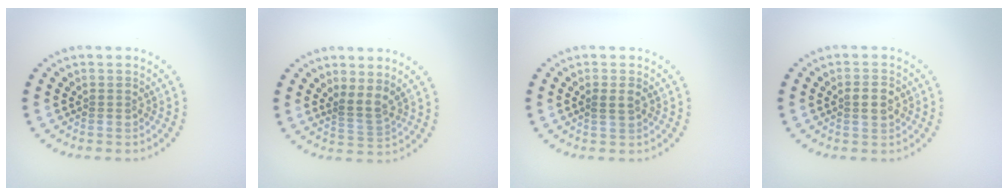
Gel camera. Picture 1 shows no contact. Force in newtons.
{"total": 2.0, "press": 1.3, "slide": 1.5}
{"total": 1.2, "press": 1.2, "slide": 0.4}
{"total": 2.4, "press": 2.4, "slide": 0.1}